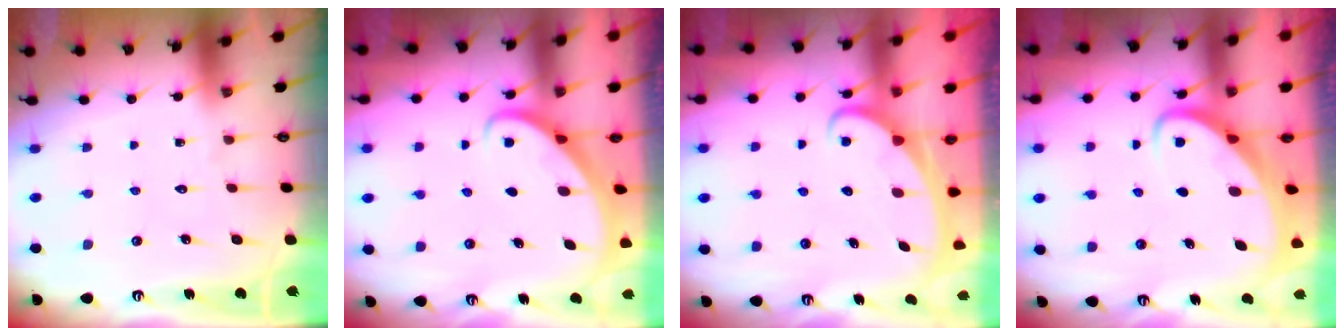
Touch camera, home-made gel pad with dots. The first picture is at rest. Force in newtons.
{"total": 2.9, "press": 2.9, "slide": 0.2}
{"total": 2.4, "press": 2.3, "slide": 0.3}
{"total": 3.2, "press": 3.1, "slide": 0.4}